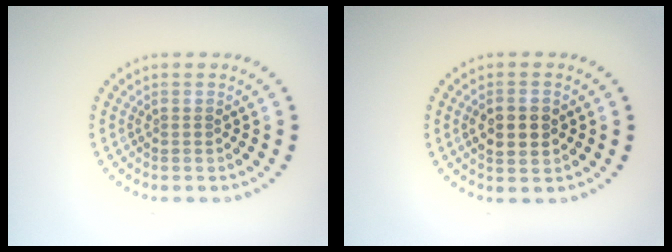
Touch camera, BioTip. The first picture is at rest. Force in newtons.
{"total": 3.7, "press": 3.7, "slide": 0.3}